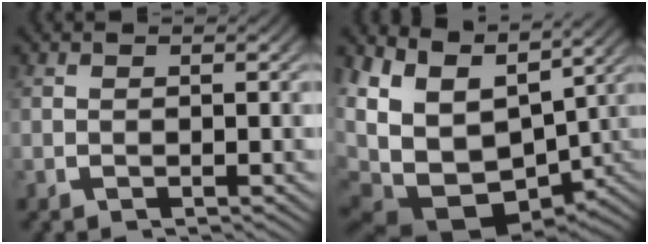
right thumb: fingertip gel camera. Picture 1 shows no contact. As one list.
[{"total": 14.9, "force": [-1.7, 10.5, 10.4], "torque": [-0.244, -0.070, 0.007]}]